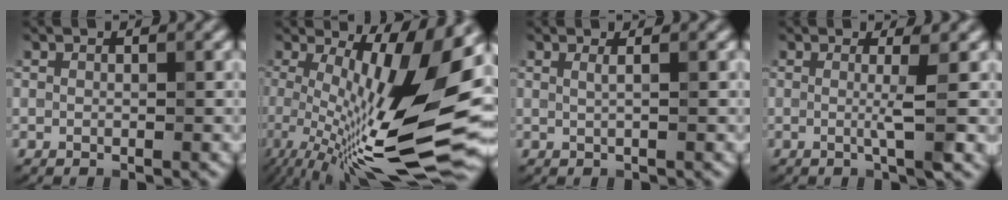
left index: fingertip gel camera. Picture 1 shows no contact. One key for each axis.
{"total": 15.8, "fx": -1.1, "fy": 4.4, "fz": 15.2, "tx": -0.232, "ty": -0.003, "tz": -0.017}
{"total": 1.4, "fx": 0.6, "fy": 0.6, "fz": 1.2, "tx": -0.010, "ty": -0.004, "tz": -0.005}
{"total": 3.0, "fx": 0.0, "fy": 0.5, "fz": 3.0, "tx": -0.049, "ty": -0.007, "tz": -0.009}